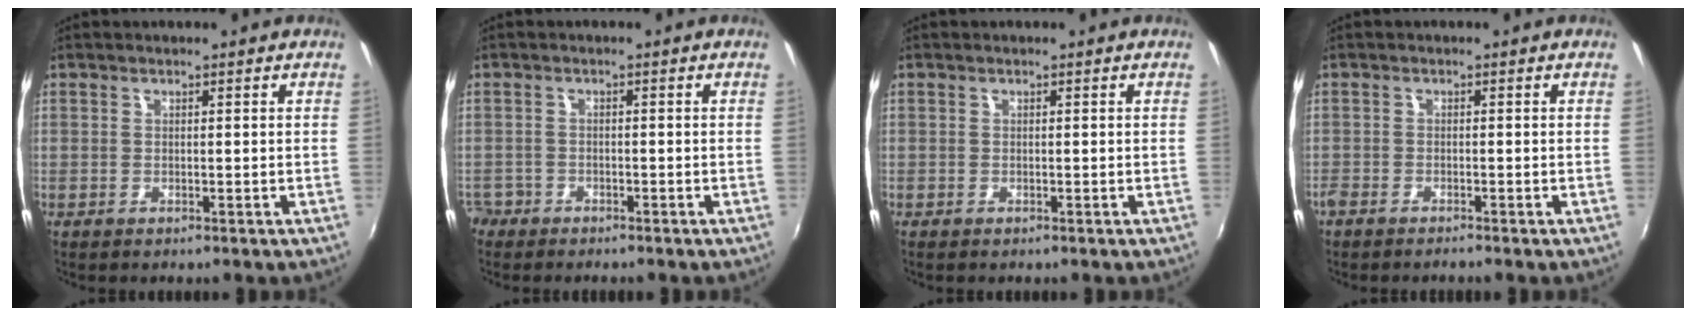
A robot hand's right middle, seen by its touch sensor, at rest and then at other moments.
{"total": 3.8, "force": [-2.9, 2.4, 0.5], "torque": [-0.026, -0.004, -0.058]}
{"total": 0.0}
{"total": 2.1, "force": [-1.9, 0.3, 0.6], "torque": [-0.023, -0.009, -0.041]}